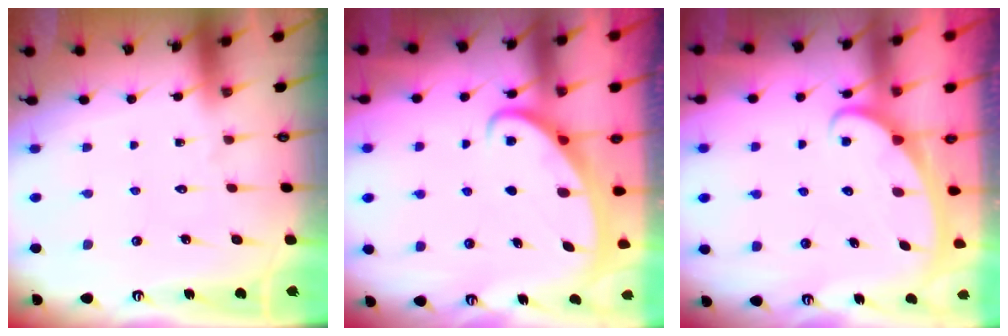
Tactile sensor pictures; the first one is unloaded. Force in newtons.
{"total": 2.5, "press": 2.5, "slide": 0.4}
{"total": 2.5, "press": 2.5, "slide": 0.4}